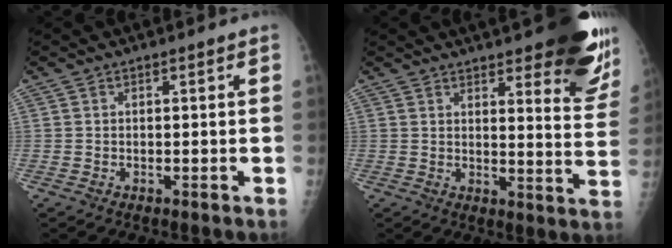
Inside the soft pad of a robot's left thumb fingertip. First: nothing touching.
{"total": 19.2, "force": [12.8, 5.3, 13.3], "torque": [-0.138, -0.071, 0.148]}